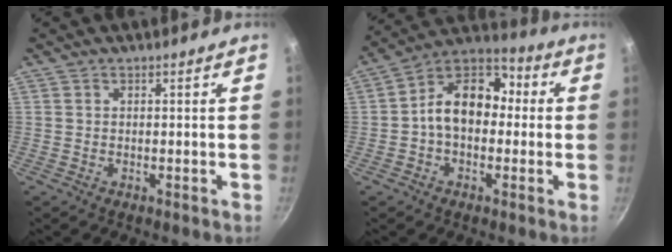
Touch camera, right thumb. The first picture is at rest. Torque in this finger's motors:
{"motor_torque": [1.33, 2.36, 1.25, -0.31, 0.12]}